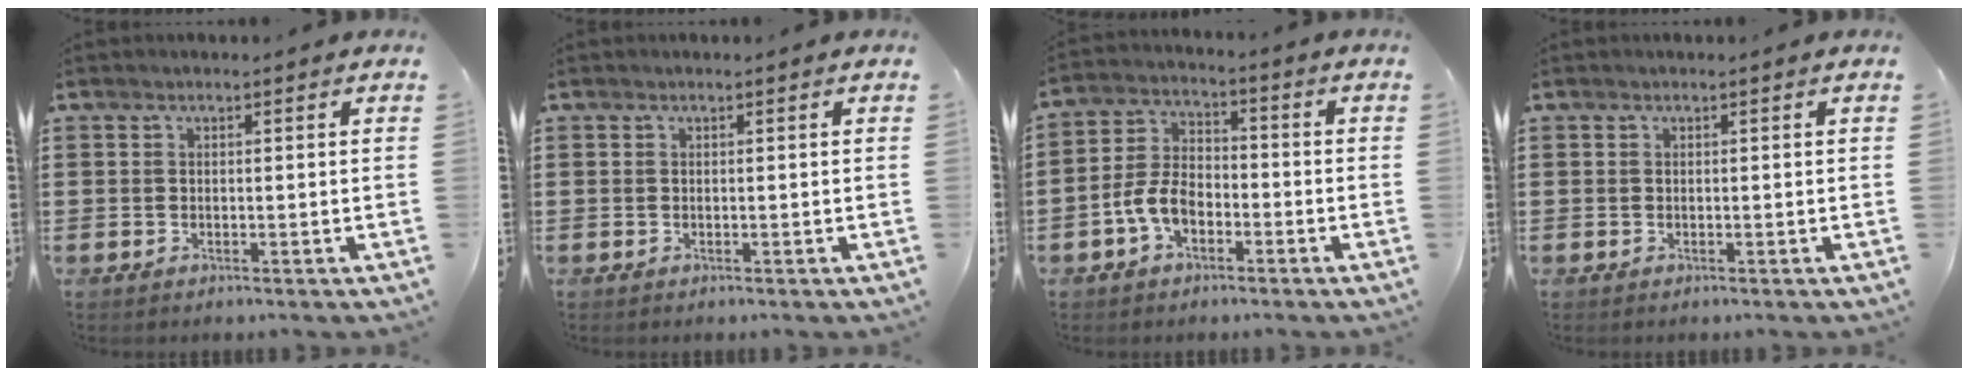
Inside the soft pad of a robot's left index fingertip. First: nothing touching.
{"total": 0.0}
{"total": 6.1, "force": [-2.8, 3.6, 4.1], "torque": [-0.106, 0.005, -0.061]}
{"total": 0.0}